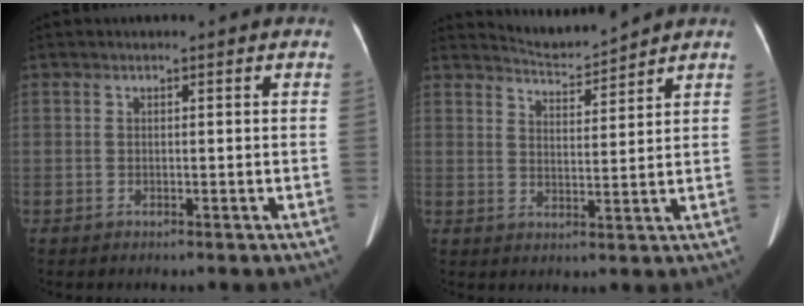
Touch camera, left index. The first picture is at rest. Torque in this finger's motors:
{"motor_torque": [0.09, -0.52, -0.05, 0.00]}